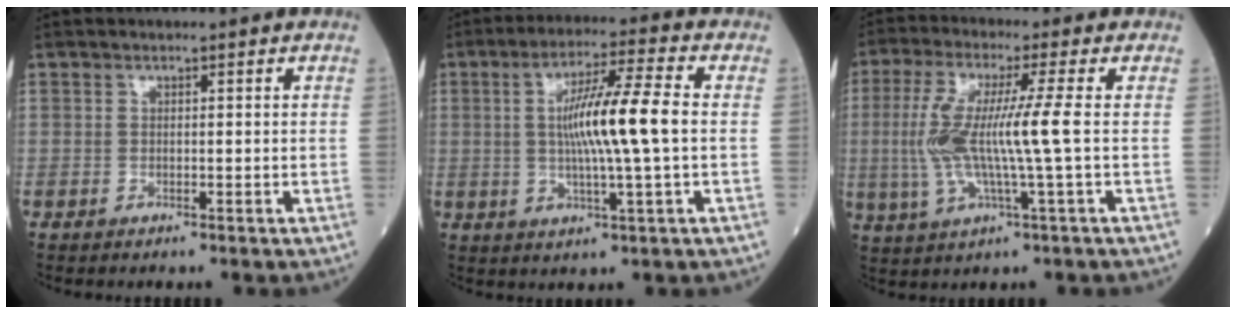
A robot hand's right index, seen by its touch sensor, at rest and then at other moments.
{"total": 11.2, "force": [0.5, -0.3, 11.1], "torque": [-0.203, 0.005, 0.007]}
{"total": 10.1, "force": [-0.2, -0.3, 10.1], "torque": [-0.222, 0.001, -0.007]}